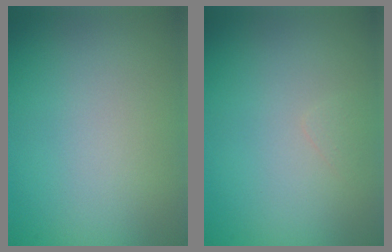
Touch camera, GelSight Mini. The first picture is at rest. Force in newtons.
{"total": 0.5, "press": 0.5, "slide": 0.0}